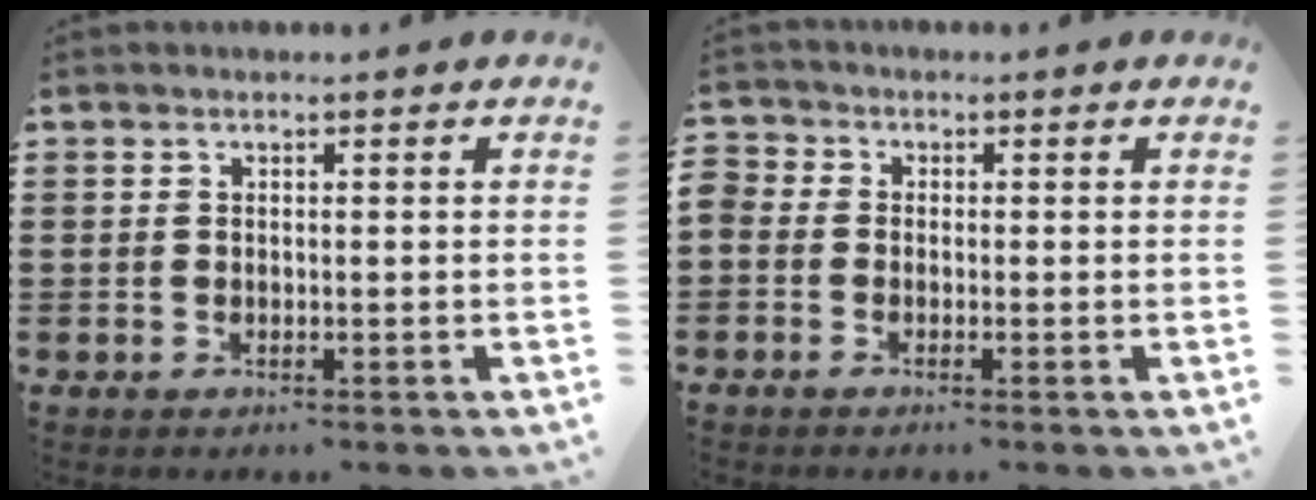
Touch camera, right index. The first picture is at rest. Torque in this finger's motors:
{"motor_torque": [0.47, 0.01, 0.13, 0.05]}